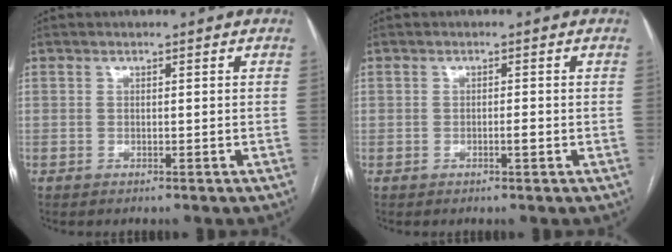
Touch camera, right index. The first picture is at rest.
{"total": 1.2, "force": [-0.3, 0.3, 1.1], "torque": [-0.016, 0.001, -0.005]}